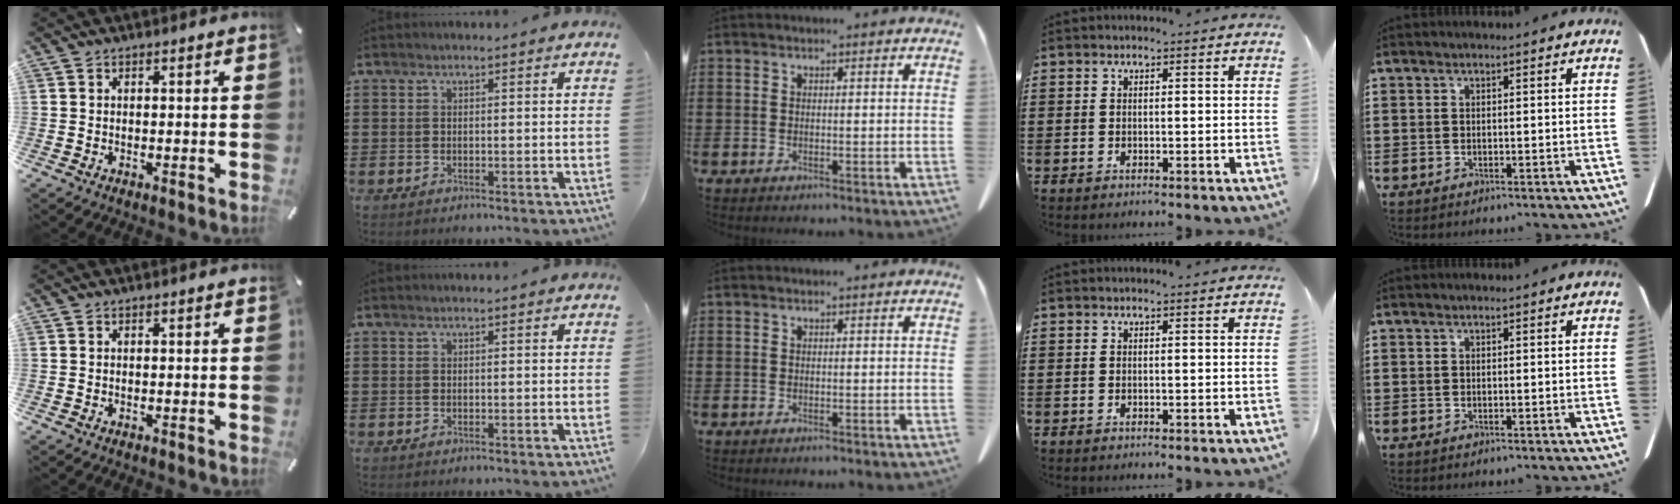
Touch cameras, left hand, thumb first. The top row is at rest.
{}